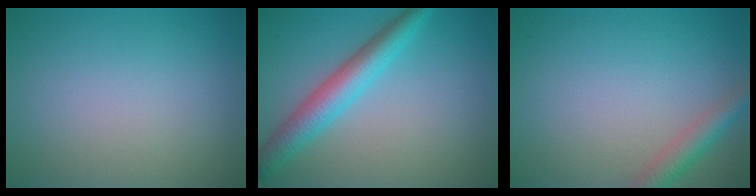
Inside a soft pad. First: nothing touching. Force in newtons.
{"total": 4.4, "press": 4.3, "slide": 0.1}
{"total": 2.6, "press": 2.6, "slide": 0.2}